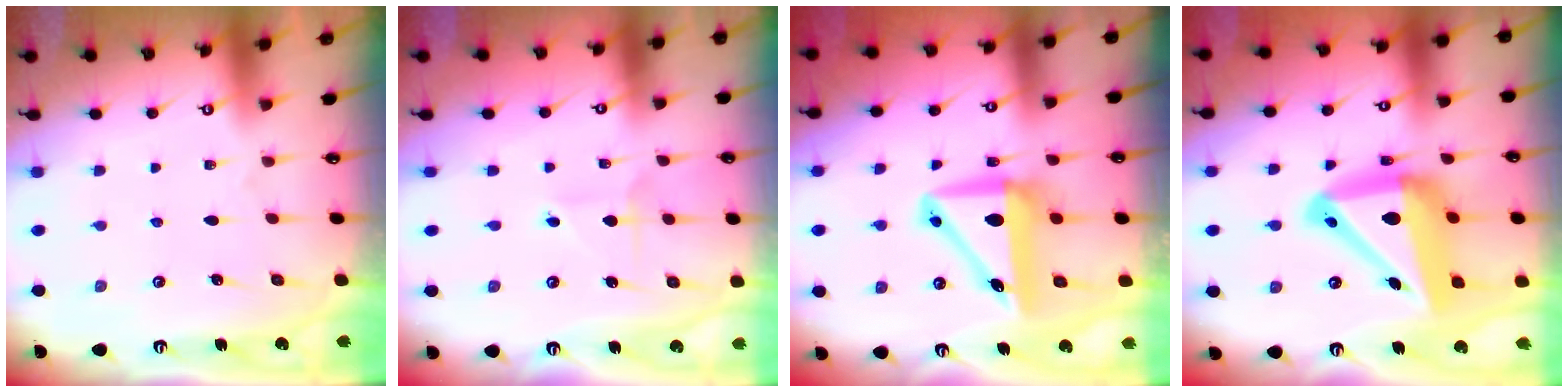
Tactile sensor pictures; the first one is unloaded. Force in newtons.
{"total": 2.5, "press": 2.5, "slide": 0.2}
{"total": 10.7, "press": 10.4, "slide": 2.5}
{"total": 21.1, "press": 21.0, "slide": 2.4}